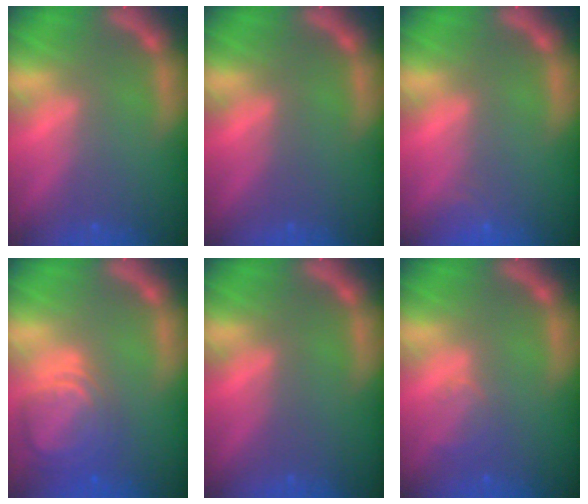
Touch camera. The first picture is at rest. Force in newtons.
{"total": 0.0}
{"total": 1.4}
{"total": 6.5}
{"total": 0.0}
{"total": 2.0}